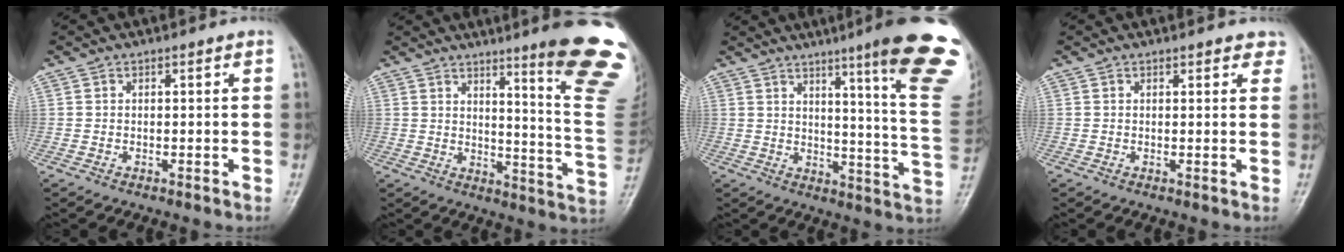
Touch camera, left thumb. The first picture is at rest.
{"total": 20.1, "force": [12.5, 1.7, 15.7], "torque": [-0.171, -0.091, 0.159]}
{"total": 21.4, "force": [12.4, 1.2, 17.4], "torque": [-0.202, -0.072, 0.155]}
{"total": 2.8, "force": [2.0, 1.3, 1.4], "torque": [0.011, -0.003, 0.017]}